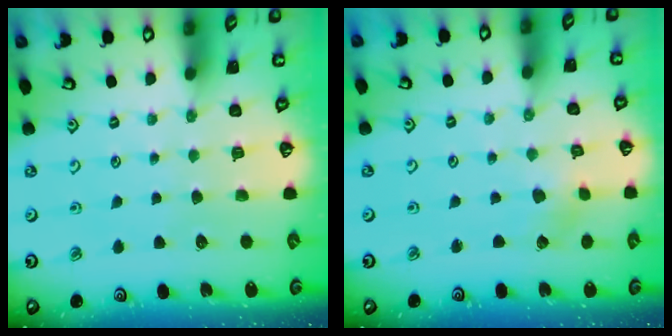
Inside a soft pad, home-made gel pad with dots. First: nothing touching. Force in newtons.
{"total": 2.1, "press": 2.1, "slide": 0.2}